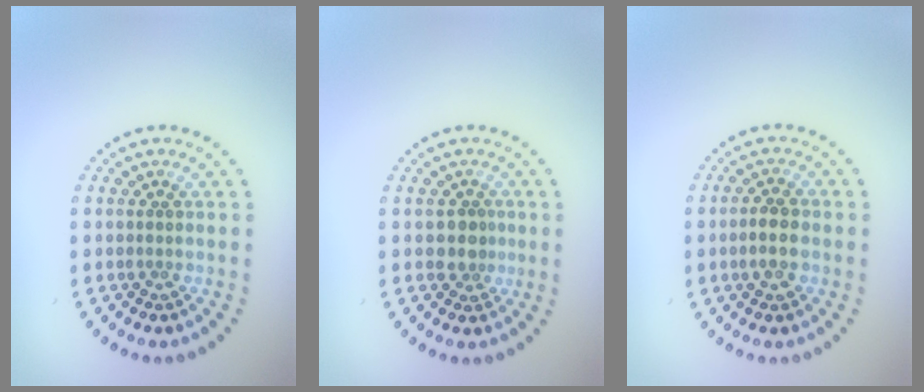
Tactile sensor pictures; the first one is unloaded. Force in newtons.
{"total": 2.1, "press": 1.7, "slide": 1.1}
{"total": 2.7, "press": 2.6, "slide": 0.5}